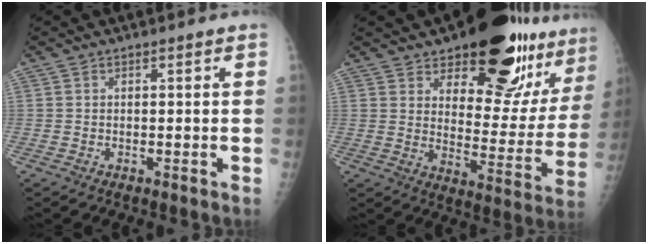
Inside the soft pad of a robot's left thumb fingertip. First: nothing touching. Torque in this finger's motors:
{"motor_torque": [2.46, 1.41, 1.44, -1.33, 0.31]}